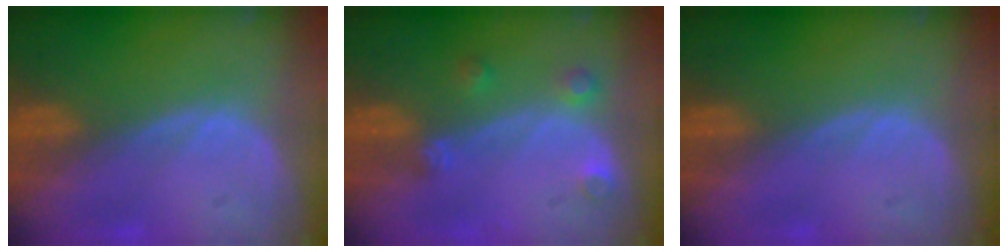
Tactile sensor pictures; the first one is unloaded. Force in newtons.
{"total": 3.3, "press": 3.0, "slide": 1.4}
{"total": 0.0}